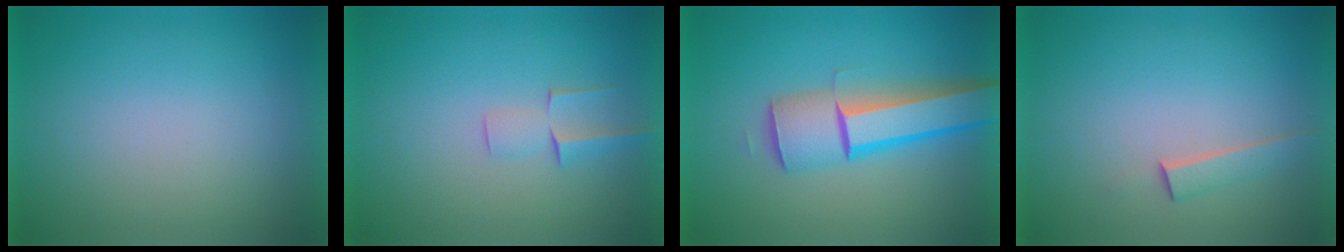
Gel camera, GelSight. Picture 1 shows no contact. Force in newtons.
{"total": 2.1}
{"total": 5.9}
{"total": 1.8}